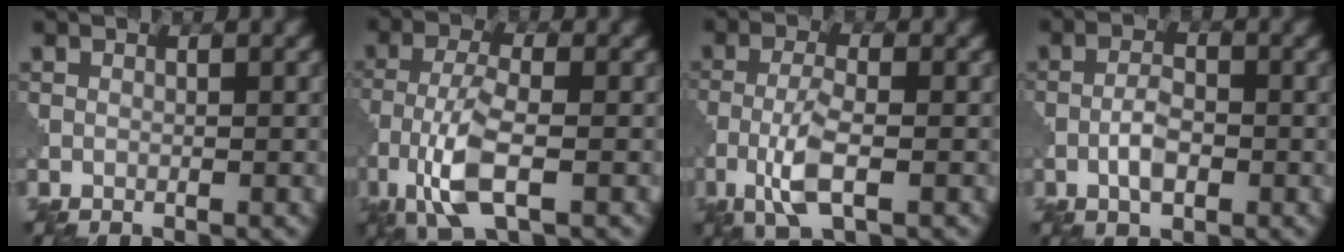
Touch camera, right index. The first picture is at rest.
{"total": 6.3, "force": [-2.6, 2.1, 5.4], "torque": [-0.115, 0.001, -0.059]}
{"total": 4.4, "force": [-1.6, 1.3, 3.9], "torque": [-0.084, 0.000, -0.038]}
{"total": 2.8, "force": [-1.0, 1.2, 2.3], "torque": [-0.044, 0.003, -0.022]}